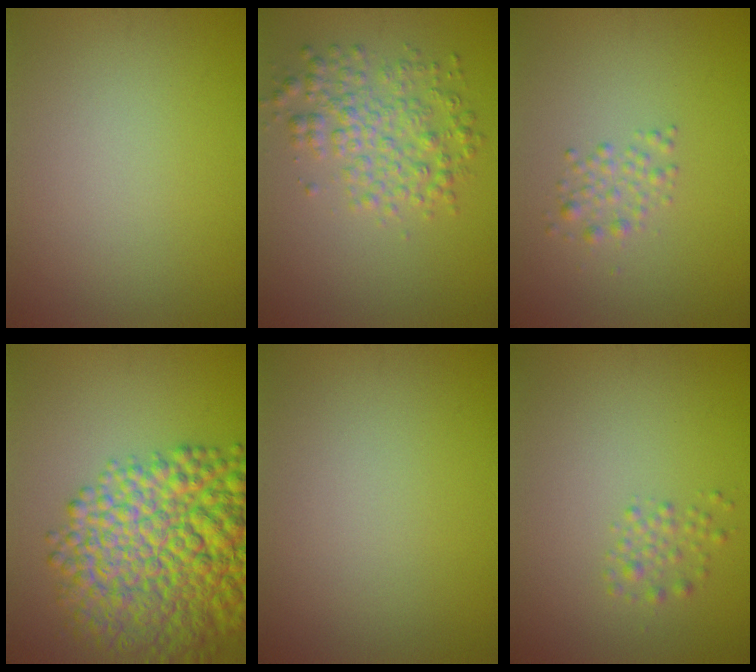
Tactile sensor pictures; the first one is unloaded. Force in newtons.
{"total": 4.0, "press": 4.0, "slide": 0.0}
{"total": 1.5, "press": 1.5, "slide": 0.0}
{"total": 12.8, "press": 12.8, "slide": 0.4}
{"total": 0.0}
{"total": 1.4, "press": 1.3, "slide": 0.1}